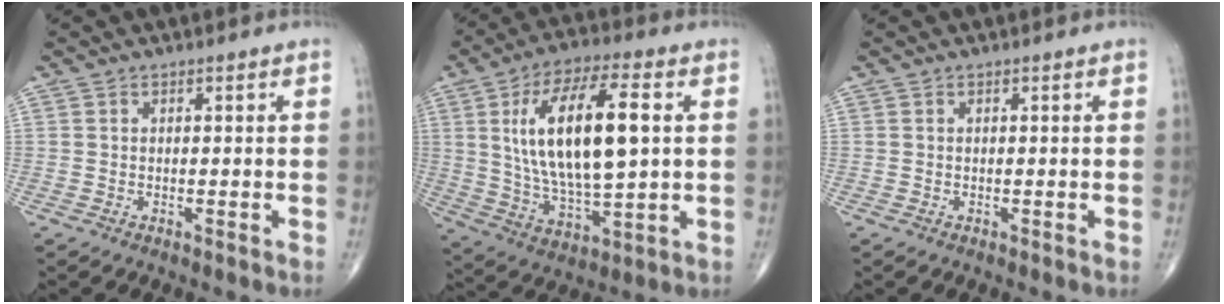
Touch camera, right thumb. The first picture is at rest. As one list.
[{"total": 20.4, "force": [3.8, 7.7, 18.5], "torque": [-0.329, -0.004, 0.071]}, {"total": 0.0}]